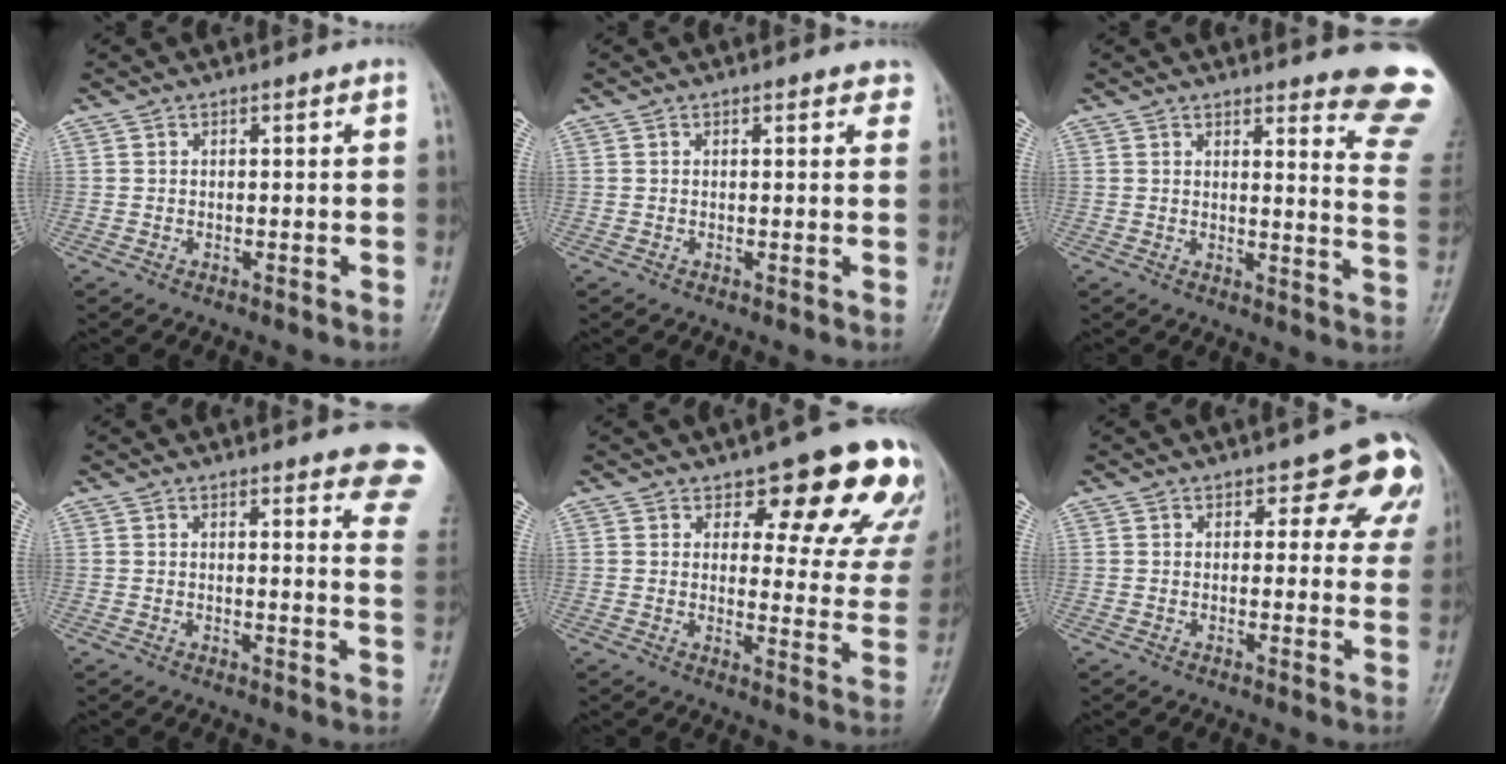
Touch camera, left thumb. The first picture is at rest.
{"total": 2.2, "force": [1.6, 1.0, 1.1], "torque": [0.007, 0.000, 0.011]}
{"total": 12.9, "force": [11.2, 1.6, 6.1], "torque": [-0.044, -0.111, 0.106]}
{"total": 12.2, "force": [9.6, 2.7, 7.0], "torque": [-0.046, -0.043, 0.087]}
{"total": 16.4, "force": [11.3, 6.6, 9.9], "torque": [-0.059, -0.063, 0.123]}
{"total": 8.7, "force": [4.9, 4.6, 5.5], "torque": [-0.018, -0.021, 0.046]}